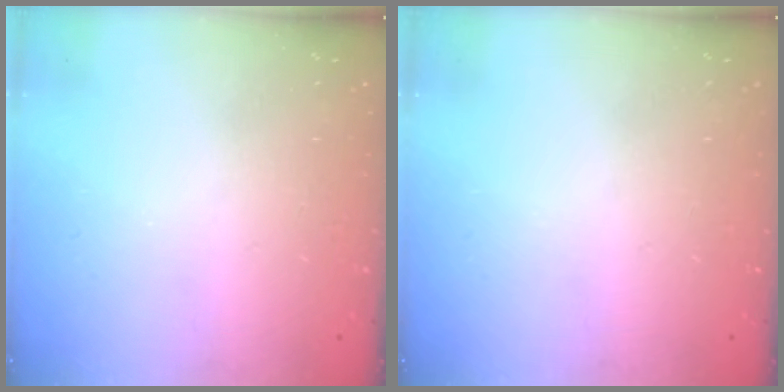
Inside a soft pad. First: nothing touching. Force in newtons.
{"total": 0.0}